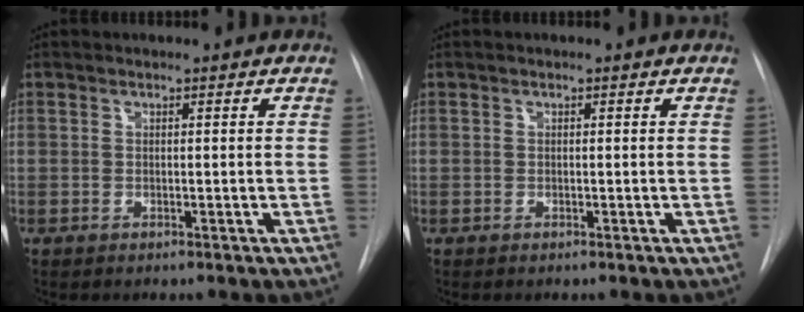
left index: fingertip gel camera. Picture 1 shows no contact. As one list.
[{"total": 0.0}]